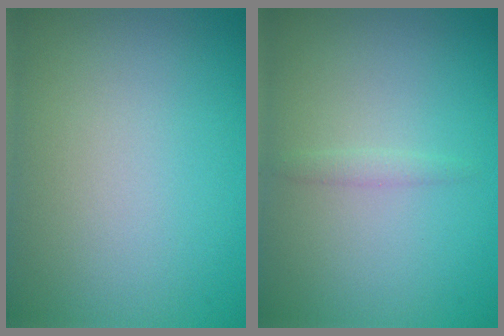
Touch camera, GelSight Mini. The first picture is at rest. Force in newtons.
{"total": 0.8, "press": 0.8, "slide": 0.0}